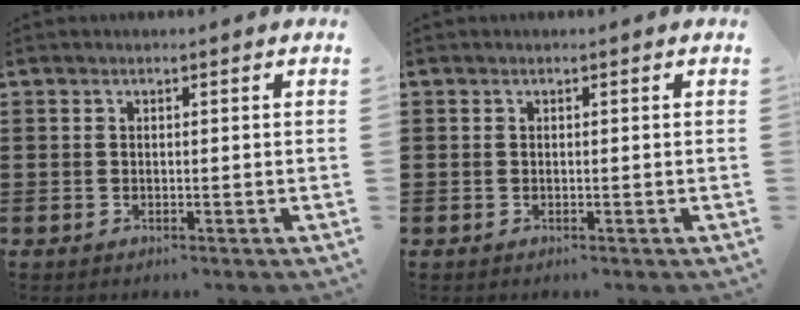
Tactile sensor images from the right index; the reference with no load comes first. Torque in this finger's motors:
{"motor_torque": [0.42, 0.92, 0.00, 0.00]}